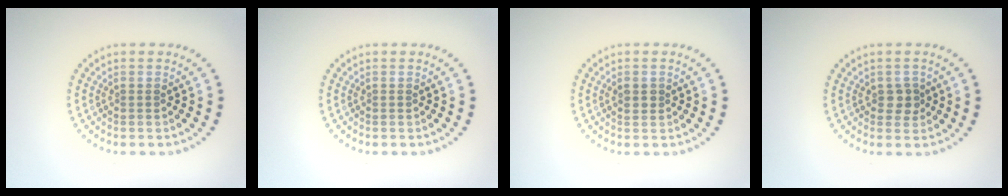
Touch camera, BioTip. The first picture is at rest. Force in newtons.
{"total": 0.0}
{"total": 1.3, "press": 1.3, "slide": 0.2}
{"total": 1.6, "press": 1.5, "slide": 0.4}